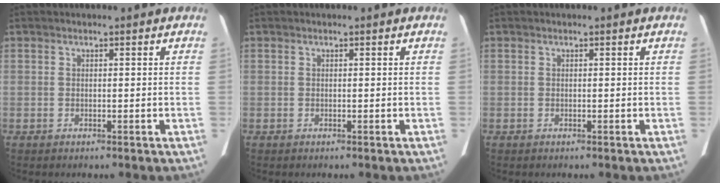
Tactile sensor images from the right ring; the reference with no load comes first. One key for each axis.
{"total": 0.0}
{"total": 0.0}